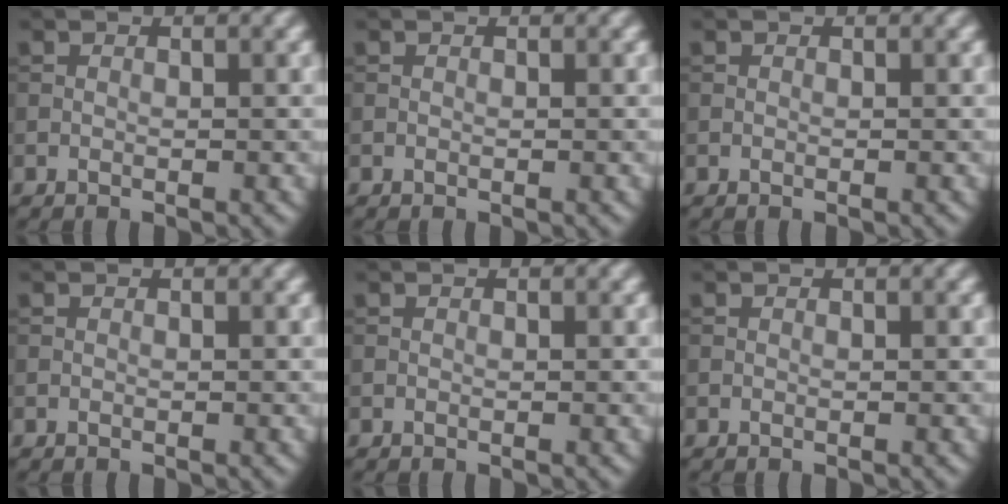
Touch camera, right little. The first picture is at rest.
{"total": 0.0}
{"total": 0.0}
{"total": 0.0}
{"total": 0.0}
{"total": 0.0}